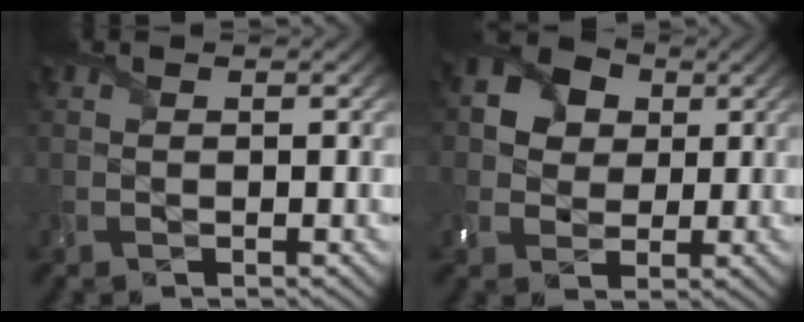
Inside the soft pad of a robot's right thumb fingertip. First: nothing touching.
{"total": 7.2, "force": [2.1, 6.1, 3.3], "torque": [-0.100, 0.014, 0.023]}